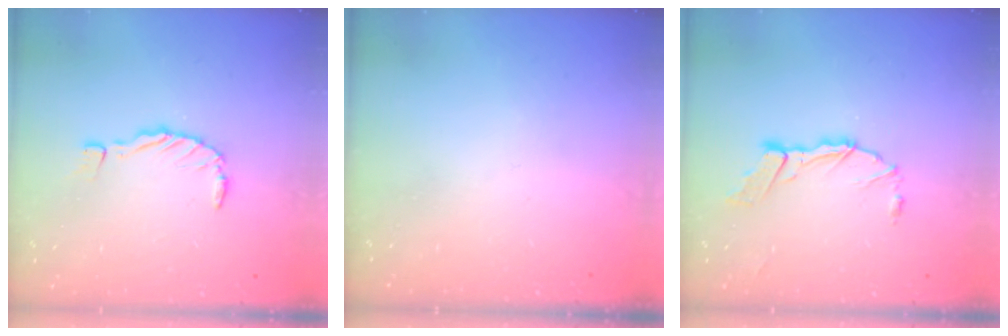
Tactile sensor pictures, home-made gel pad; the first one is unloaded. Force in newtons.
{"total": 0.0}
{"total": 9.0, "press": 8.9, "slide": 1.1}